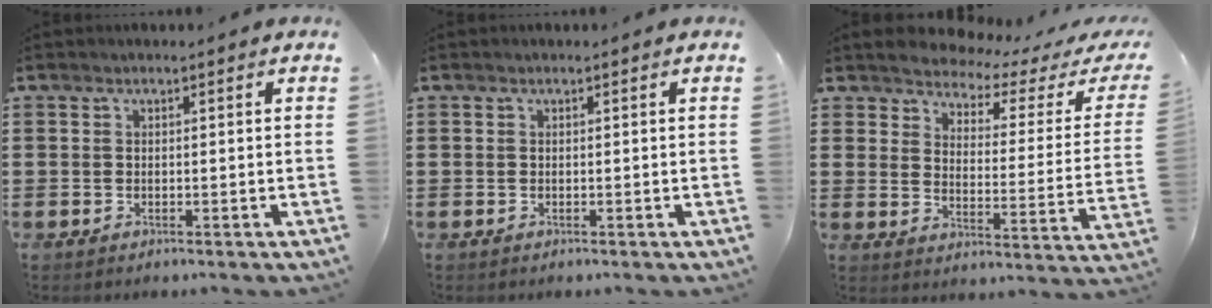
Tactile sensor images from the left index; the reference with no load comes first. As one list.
[{"total": 0.0}, {"total": 3.3, "force": [3.2, 0.4, 0.4], "torque": [-0.033, -0.025, 0.047]}]